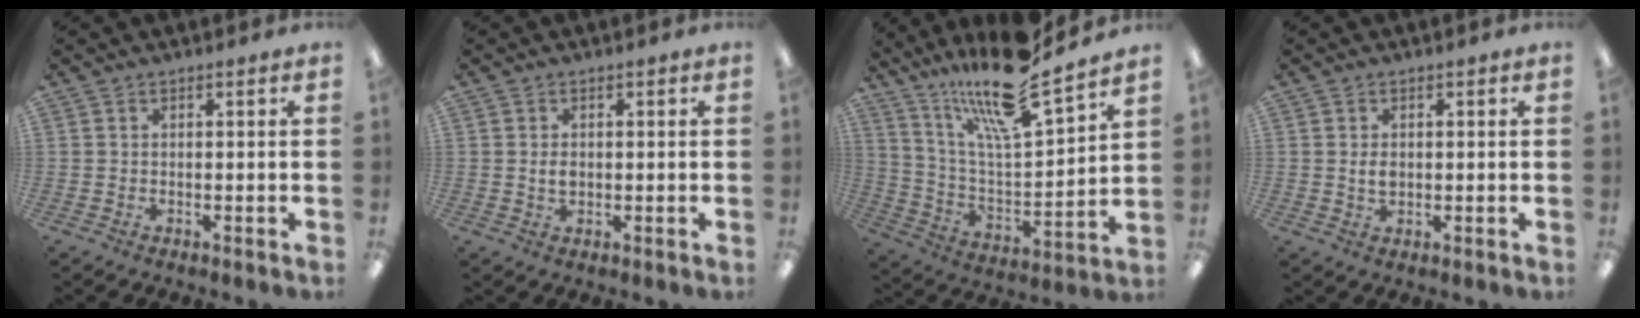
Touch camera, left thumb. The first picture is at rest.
{"total": 2.1, "force": [0.1, 1.5, 1.4], "torque": [-0.021, 0.000, 0.000]}
{"total": 19.4, "force": [15.8, 3.1, 10.9], "torque": [-0.199, -0.104, 0.262]}
{"total": 2.4, "force": [0.3, 1.7, 1.7], "torque": [-0.026, 0.001, 0.002]}